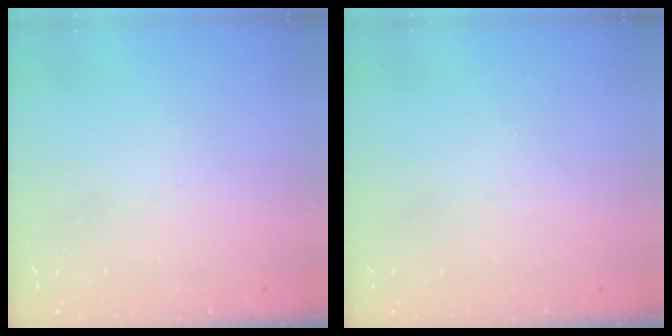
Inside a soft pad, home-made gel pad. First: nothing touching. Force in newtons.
{"total": 0.0}